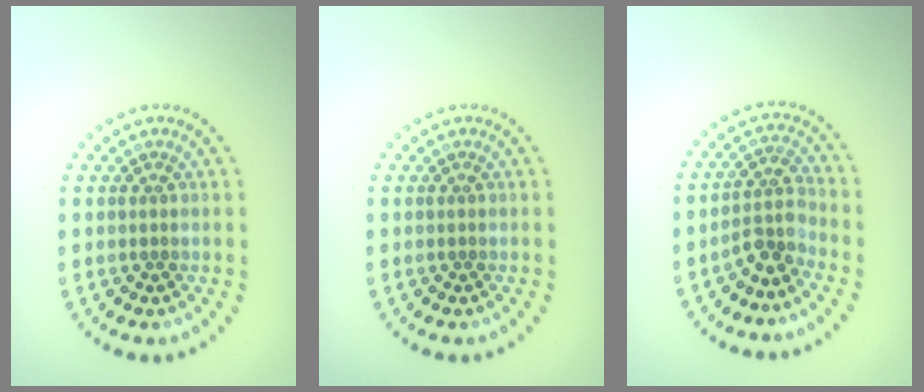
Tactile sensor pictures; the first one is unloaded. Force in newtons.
{"total": 0.0}
{"total": 2.7, "press": 2.0, "slide": 1.8}